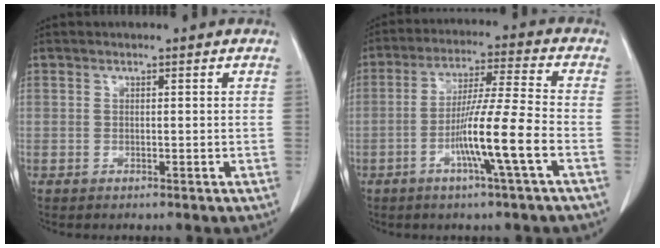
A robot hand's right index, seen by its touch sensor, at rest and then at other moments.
{"total": 10.6, "force": [-3.8, -1.3, 9.8], "torque": [-0.182, -0.004, -0.072]}